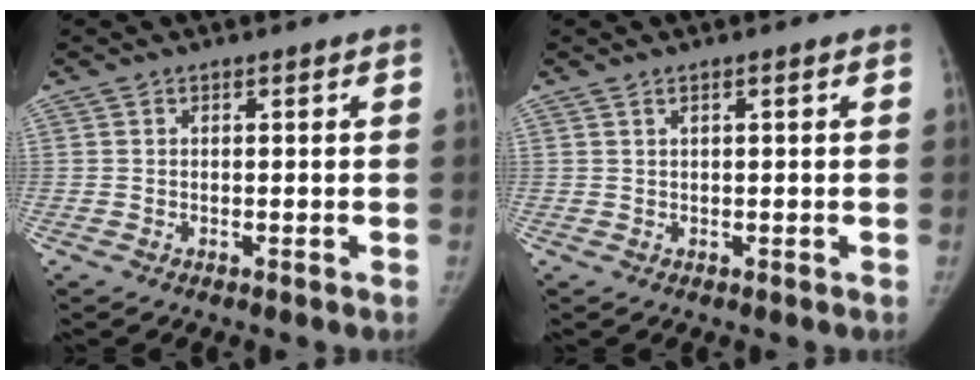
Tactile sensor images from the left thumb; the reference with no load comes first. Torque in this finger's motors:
{"motor_torque": [0.19, 0.06, -0.24, 0.00, 0.03]}